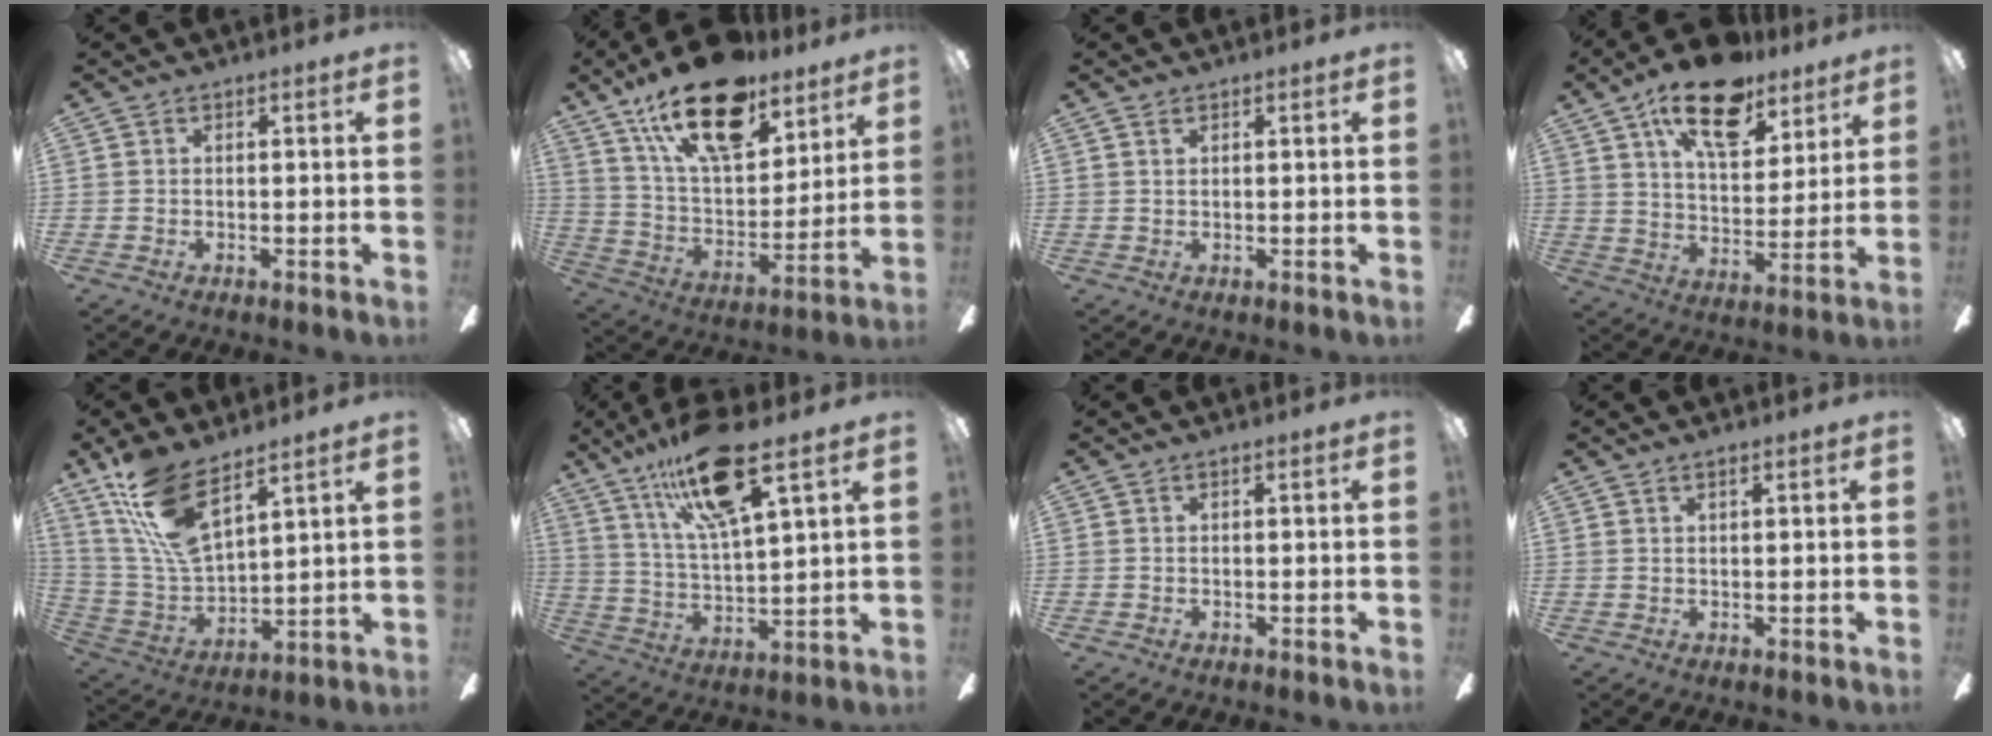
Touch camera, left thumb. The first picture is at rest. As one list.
[{"total": 22.0, "force": [14.5, 10.1, 13.0], "torque": [-0.217, -0.080, 0.258]}, {"total": 0.8, "force": [0.6, 0.4, 0.4], "torque": [-0.011, 0.002, 0.011]}, {"total": 18.1, "force": [12.4, 8.0, 10.4], "torque": [-0.170, -0.060, 0.213]}, {"total": 15.5, "force": [10.7, 5.3, 9.9], "torque": [-0.222, -0.054, 0.191]}, {"total": 19.6, "force": [12.6, 5.3, 14.0], "torque": [-0.247, -0.048, 0.208]}, {"total": 0.0}, {"total": 0.9, "force": [0.6, 0.2, 0.6], "torque": [-0.014, 0.001, 0.011]}]